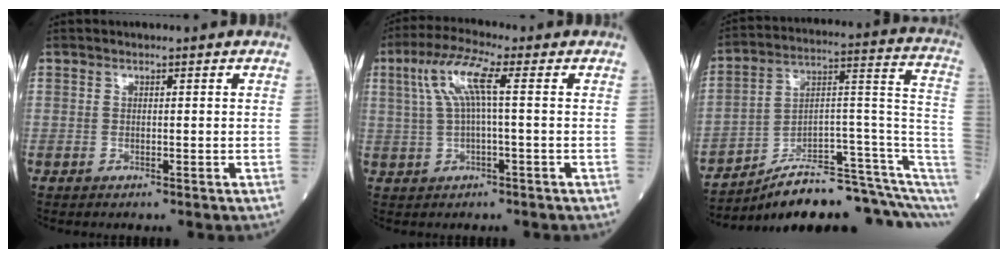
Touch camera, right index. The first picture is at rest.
{"total": 6.7, "force": [1.6, 0.5, 6.5], "torque": [-0.139, 0.027, 0.037]}
{"total": 17.4, "force": [-12.7, 3.1, 11.4], "torque": [-0.116, 0.073, -0.192]}